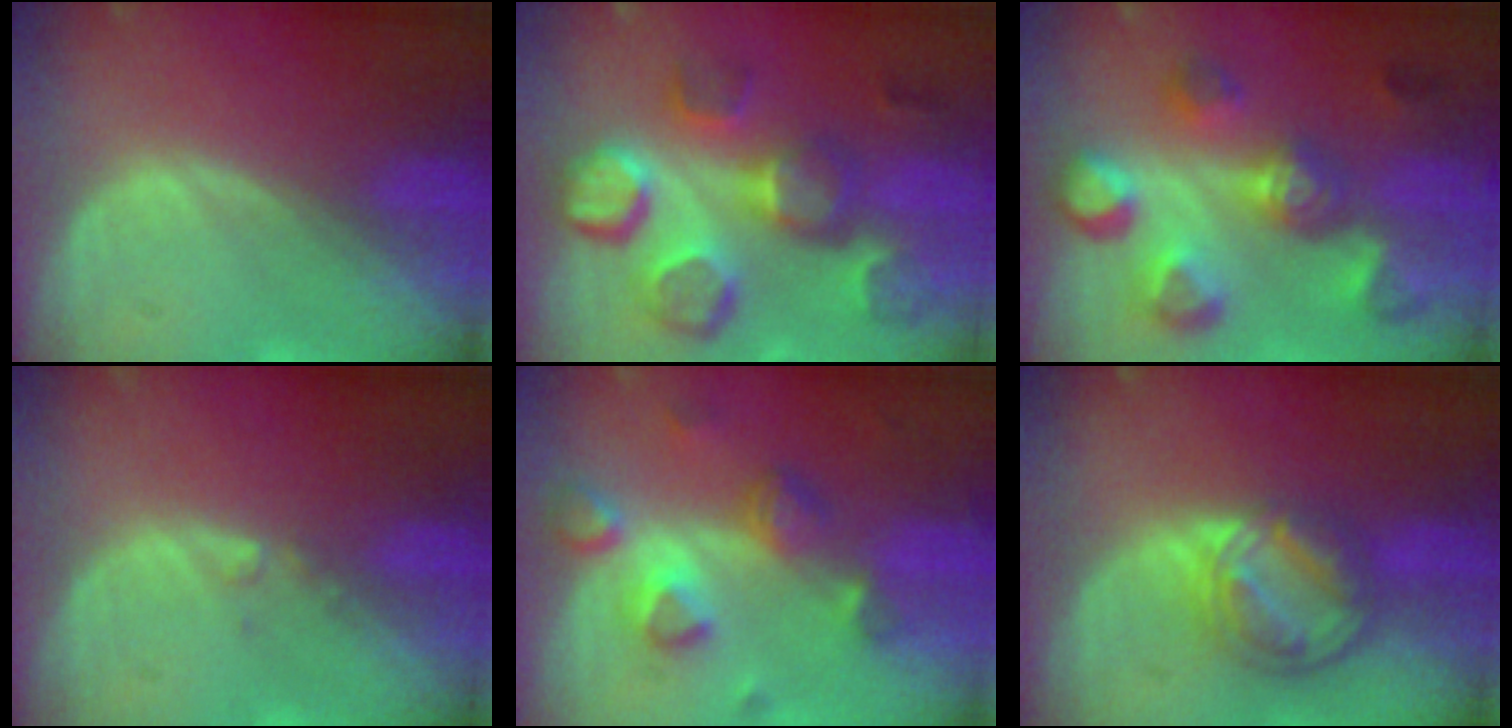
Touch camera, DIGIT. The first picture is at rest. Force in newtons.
{"total": 11.9, "press": 10.9, "slide": 4.8}
{"total": 10.5, "press": 10.0, "slide": 3.3}
{"total": 0.6, "press": 0.6, "slide": 0.2}
{"total": 7.8, "press": 7.0, "slide": 3.6}
{"total": 8.3, "press": 7.1, "slide": 4.4}